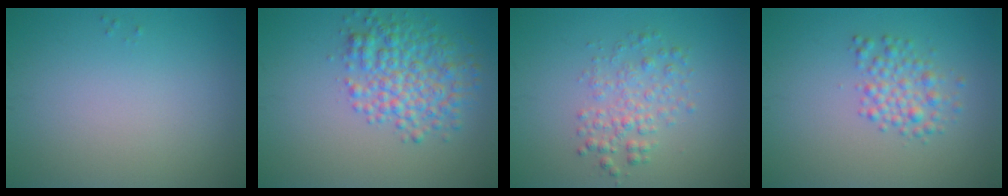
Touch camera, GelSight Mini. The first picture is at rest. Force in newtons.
{"total": 5.2, "press": 5.2, "slide": 0.0}
{"total": 2.7, "press": 2.7, "slide": 0.0}
{"total": 2.7, "press": 2.7, "slide": 0.1}